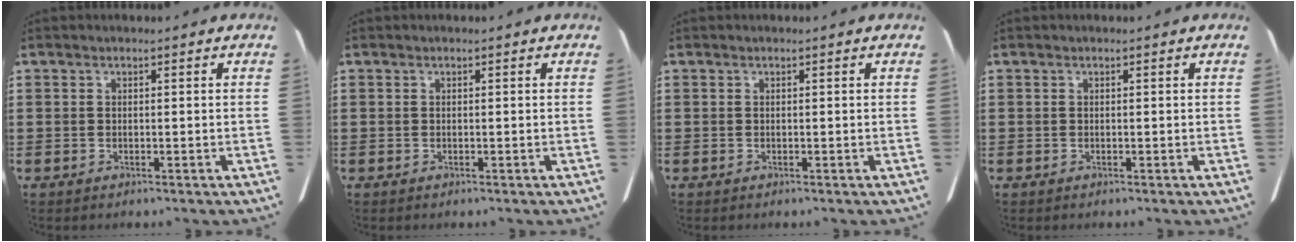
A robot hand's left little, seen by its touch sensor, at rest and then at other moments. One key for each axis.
{"total": 0.0}
{"total": 0.0}
{"total": 0.0}